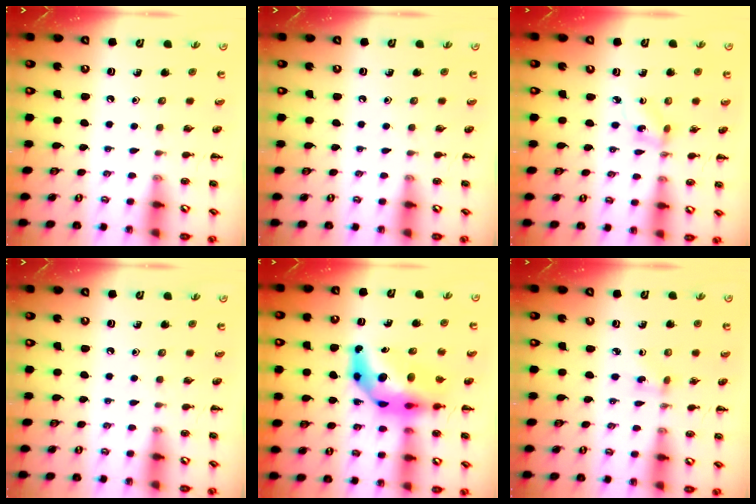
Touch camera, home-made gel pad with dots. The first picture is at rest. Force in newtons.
{"total": 0.0}
{"total": 2.0, "press": 2.0, "slide": 0.5}
{"total": 0.0}
{"total": 11.8, "press": 11.2, "slide": 3.7}
{"total": 2.9, "press": 2.7, "slide": 1.1}